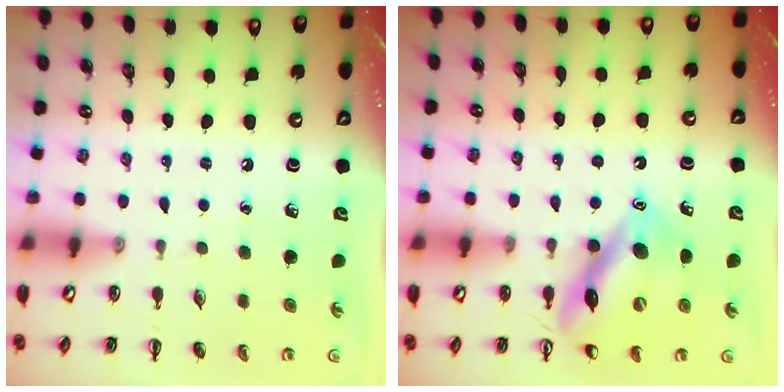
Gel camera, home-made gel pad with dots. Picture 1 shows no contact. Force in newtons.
{"total": 12.1, "press": 11.6, "slide": 3.3}